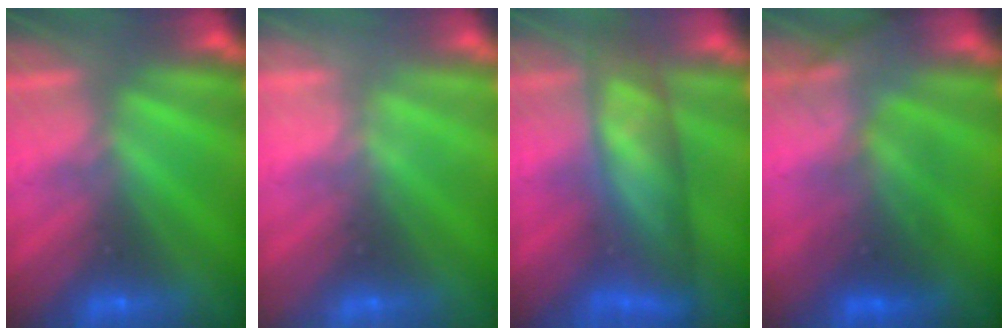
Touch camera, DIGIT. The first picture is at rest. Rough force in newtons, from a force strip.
{"total": 2.0}
{"total": 14.6}
{"total": 2.6}